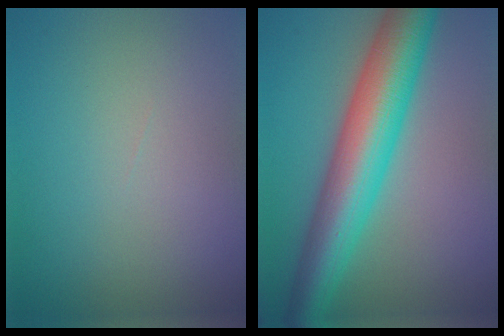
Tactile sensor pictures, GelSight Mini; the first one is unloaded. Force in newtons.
{"total": 9.5, "press": 9.5, "slide": 0.1}